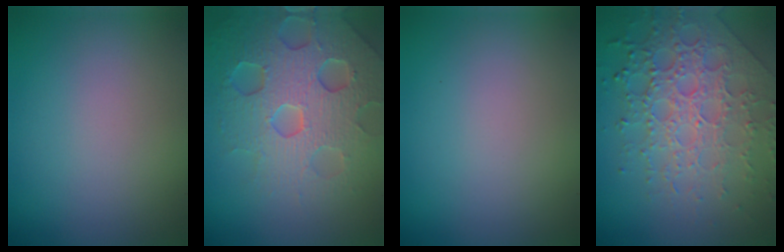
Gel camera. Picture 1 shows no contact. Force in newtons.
{"total": 7.3, "press": 7.2, "slide": 1.5}
{"total": 0.0}
{"total": 7.9, "press": 5.5, "slide": 5.6}